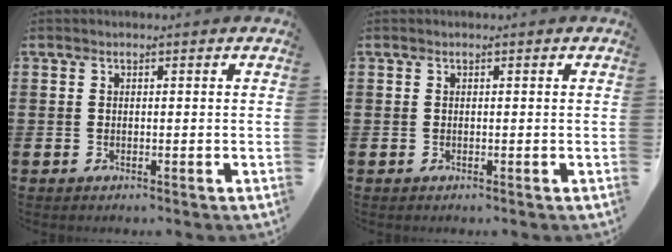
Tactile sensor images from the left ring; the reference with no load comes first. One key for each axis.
{"total": 0.0}